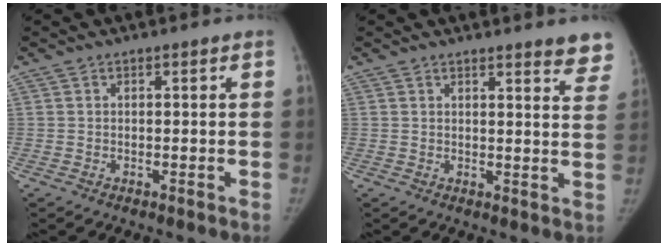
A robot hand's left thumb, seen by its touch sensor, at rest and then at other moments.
{"total": 7.3, "force": [6.3, 1.2, 3.5], "torque": [-0.012, -0.033, 0.053]}